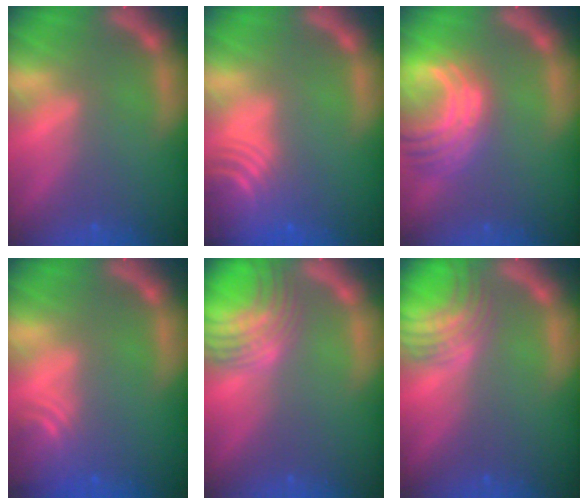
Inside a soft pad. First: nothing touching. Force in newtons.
{"total": 9.1}
{"total": 8.1}
{"total": 4.0}
{"total": 8.5}
{"total": 6.6}